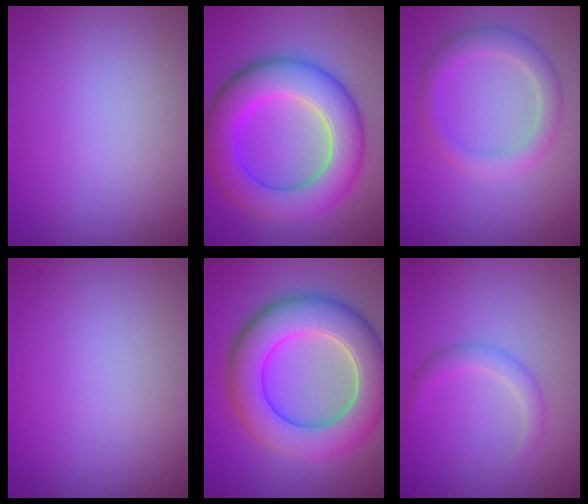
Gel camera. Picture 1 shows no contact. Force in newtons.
{"total": 9.2, "press": 9.2, "slide": 0.2}
{"total": 2.9, "press": 2.9, "slide": 0.2}
{"total": 0.0}
{"total": 9.8, "press": 9.8, "slide": 0.4}
{"total": 1.8, "press": 1.8, "slide": 0.2}